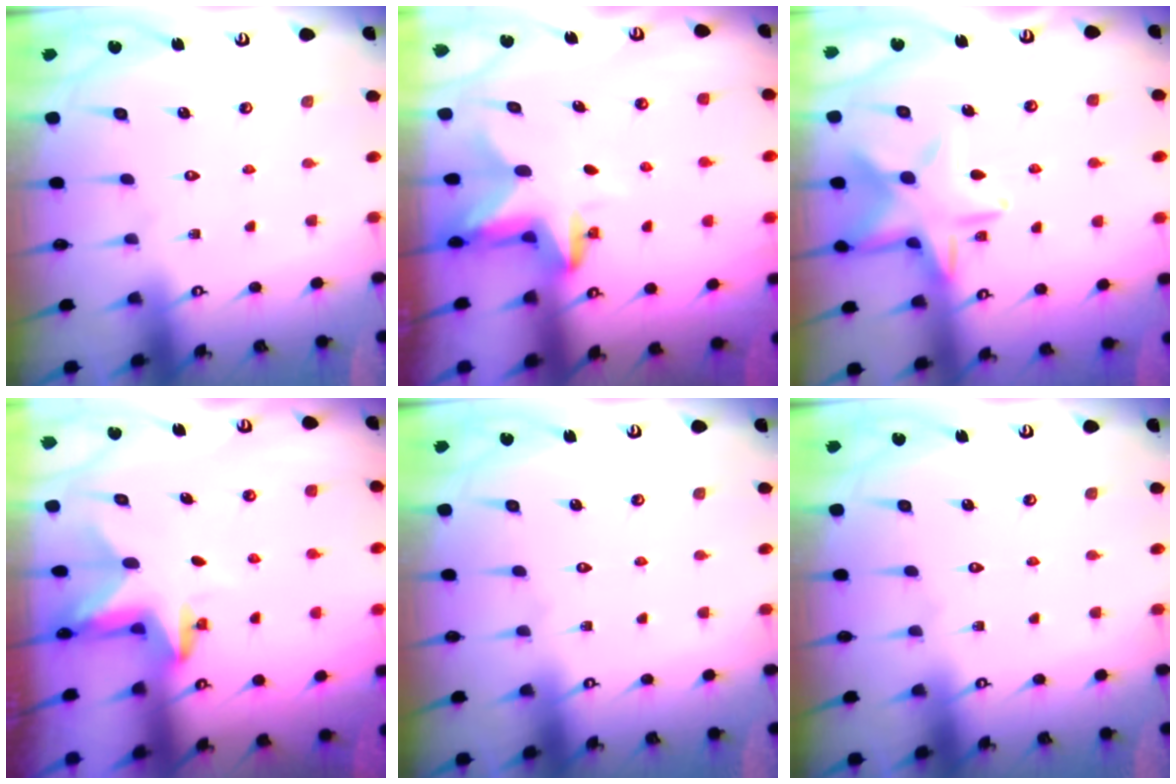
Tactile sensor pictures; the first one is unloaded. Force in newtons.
{"total": 2.8, "press": 2.8, "slide": 0.6}
{"total": 14.5, "press": 14.5, "slide": 0.9}
{"total": 2.3, "press": 2.3, "slide": 0.4}
{"total": 0.0}
{"total": 0.0}